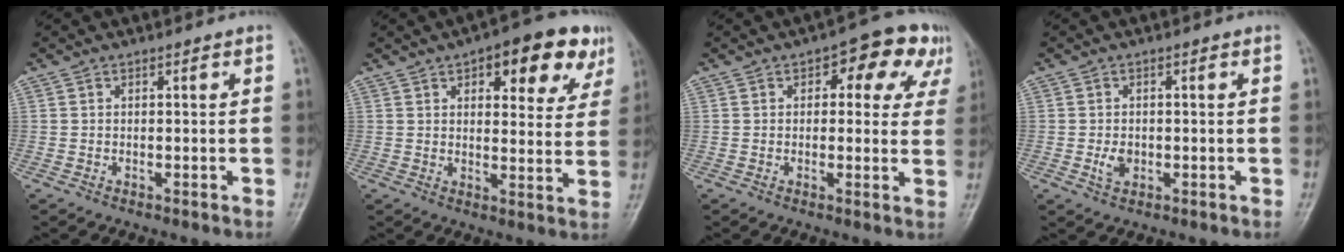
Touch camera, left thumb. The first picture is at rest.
{"total": 14.2, "force": [7.4, 6.3, 10.4], "torque": [-0.082, -0.017, 0.089]}
{"total": 10.5, "force": [4.5, 5.8, 7.5], "torque": [-0.038, 0.006, 0.046]}
{"total": 2.7, "force": [-0.5, 2.0, 1.8], "torque": [-0.029, 0.000, -0.007]}